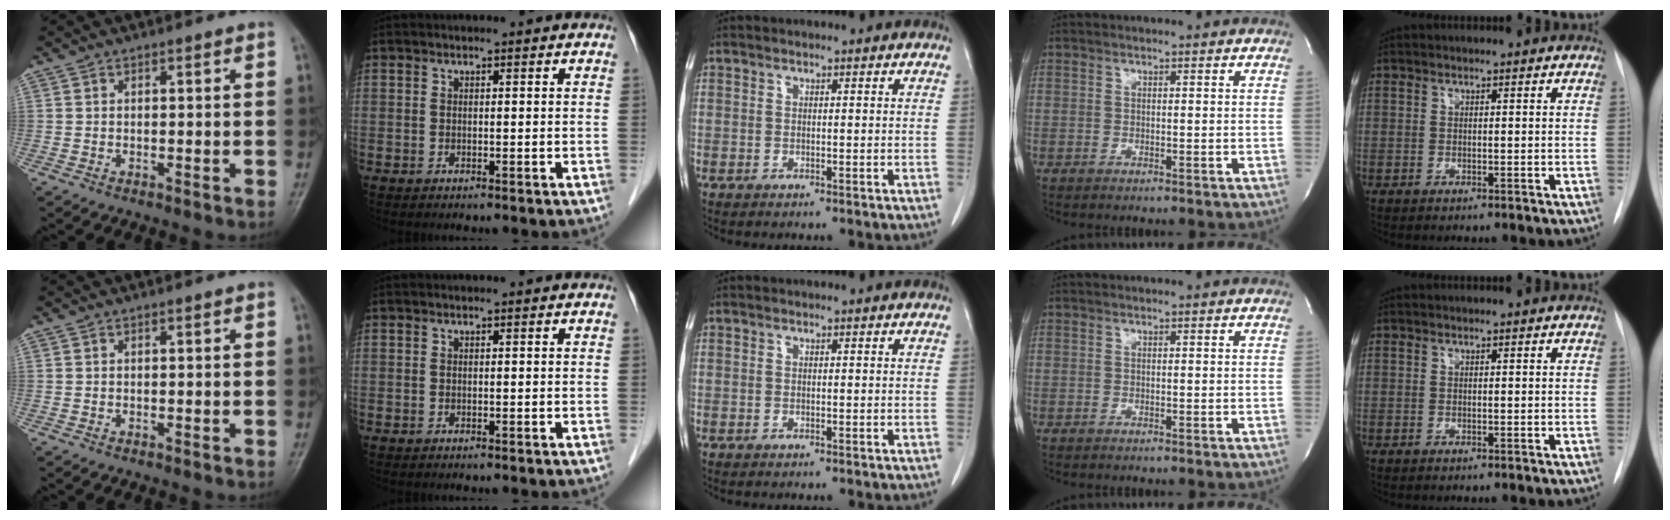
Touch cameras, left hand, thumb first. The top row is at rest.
{}